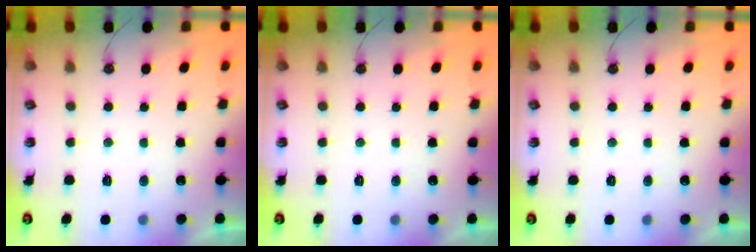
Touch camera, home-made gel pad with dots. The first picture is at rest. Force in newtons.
{"total": 0.0}
{"total": 0.0}